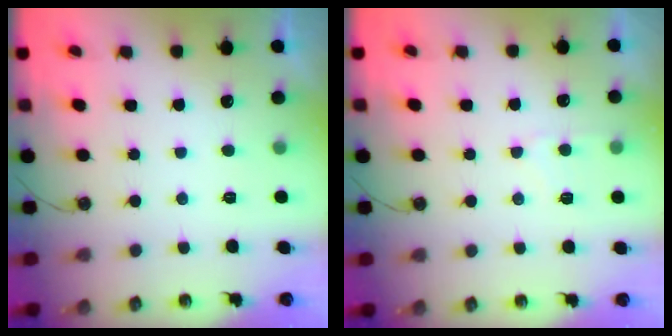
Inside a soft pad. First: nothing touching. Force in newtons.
{"total": 5.5, "press": 5.5, "slide": 0.6}